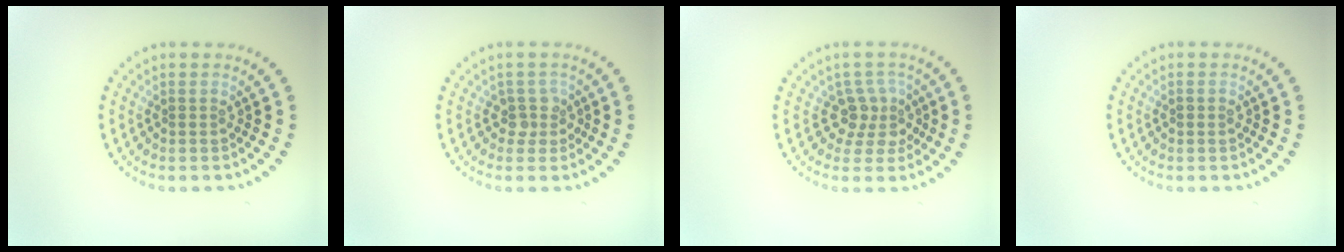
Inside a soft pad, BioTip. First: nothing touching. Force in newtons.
{"total": 1.8, "press": 1.4, "slide": 1.2}
{"total": 2.8, "press": 2.2, "slide": 1.7}
{"total": 0.8, "press": 0.8, "slide": 0.1}